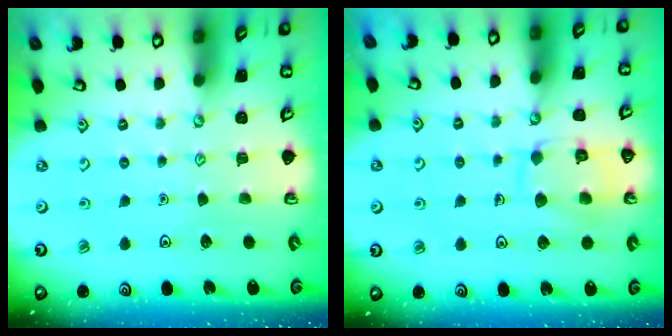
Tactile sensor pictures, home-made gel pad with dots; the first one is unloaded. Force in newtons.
{"total": 10.9, "press": 10.9, "slide": 0.5}